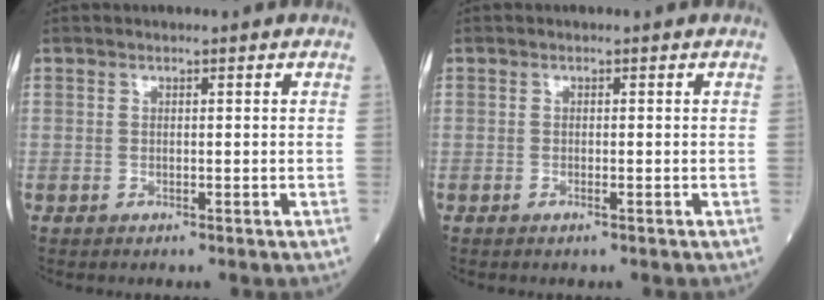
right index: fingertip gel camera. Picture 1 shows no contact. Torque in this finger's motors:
{"motor_torque": [-0.10, -0.02, -0.03, -0.01]}